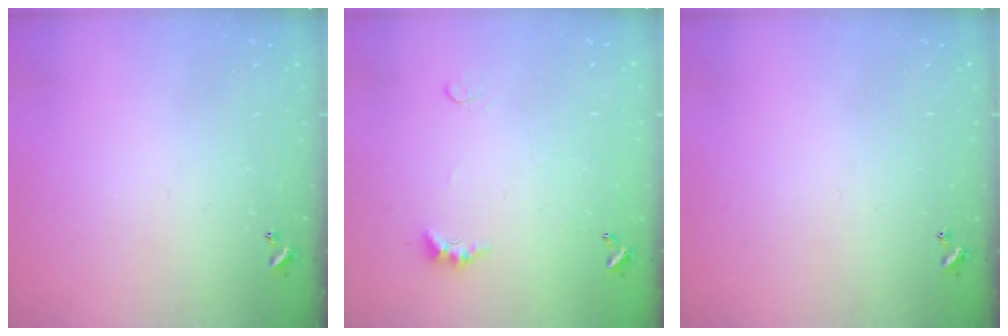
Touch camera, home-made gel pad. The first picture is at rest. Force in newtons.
{"total": 0.8, "press": 0.7, "slide": 0.4}
{"total": 0.0}